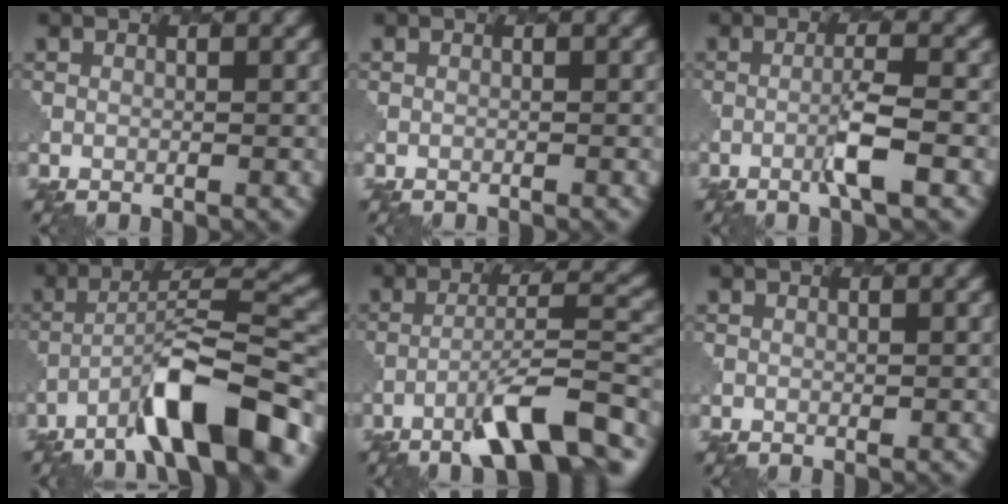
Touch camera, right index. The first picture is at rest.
{"total": 0.7, "force": [-0.7, 0.2, 0.1], "torque": [0.006, -0.004, -0.012]}
{"total": 2.8, "force": [-0.9, 0.0, 2.7], "torque": [-0.048, 0.009, -0.021]}
{"total": 9.8, "force": [-6.0, 2.1, 7.5], "torque": [-0.121, 0.018, -0.101]}
{"total": 8.7, "force": [-5.2, 1.7, 6.8], "torque": [-0.111, 0.012, -0.082]}
{"total": 0.0}